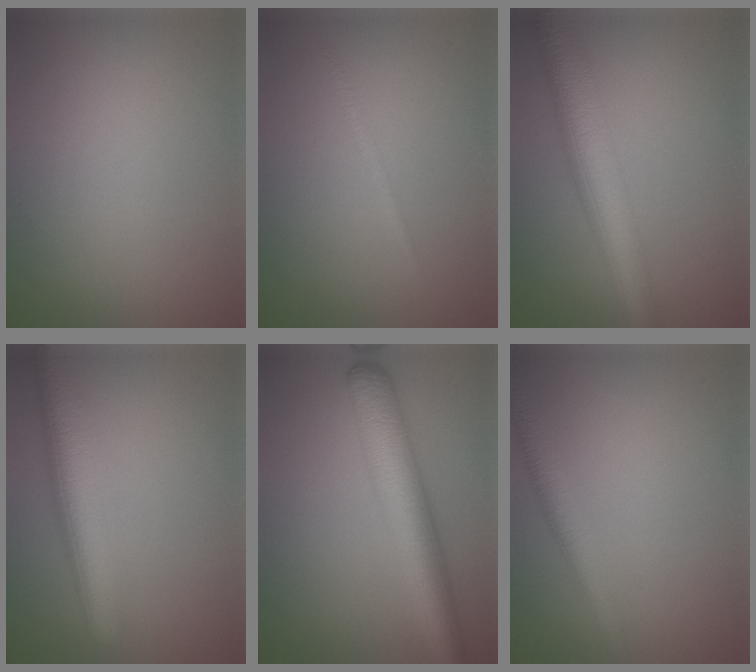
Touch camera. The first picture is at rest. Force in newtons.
{"total": 0.8, "press": 0.8, "slide": 0.1}
{"total": 7.4, "press": 7.4, "slide": 0.2}
{"total": 6.3, "press": 6.3, "slide": 0.3}
{"total": 7.2, "press": 7.2, "slide": 0.2}
{"total": 2.9, "press": 2.9, "slide": 0.2}